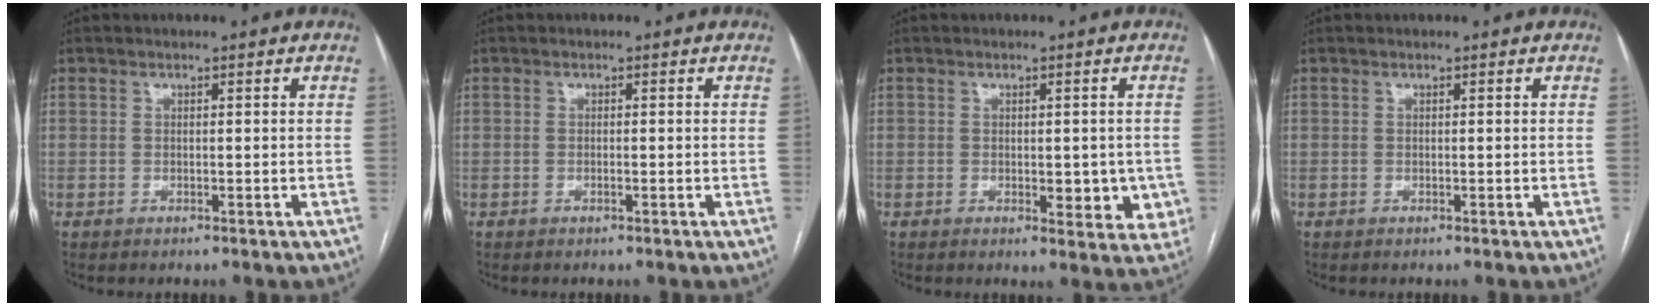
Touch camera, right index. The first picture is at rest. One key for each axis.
{"total": 0.5, "fx": -0.2, "fy": 0.0, "fz": 0.4, "tx": -0.010, "ty": 0.000, "tz": -0.003}
{"total": 5.8, "fx": -1.1, "fy": 2.8, "fz": 5.0, "tx": -0.042, "ty": -0.003, "tz": -0.007}
{"total": 0.0}